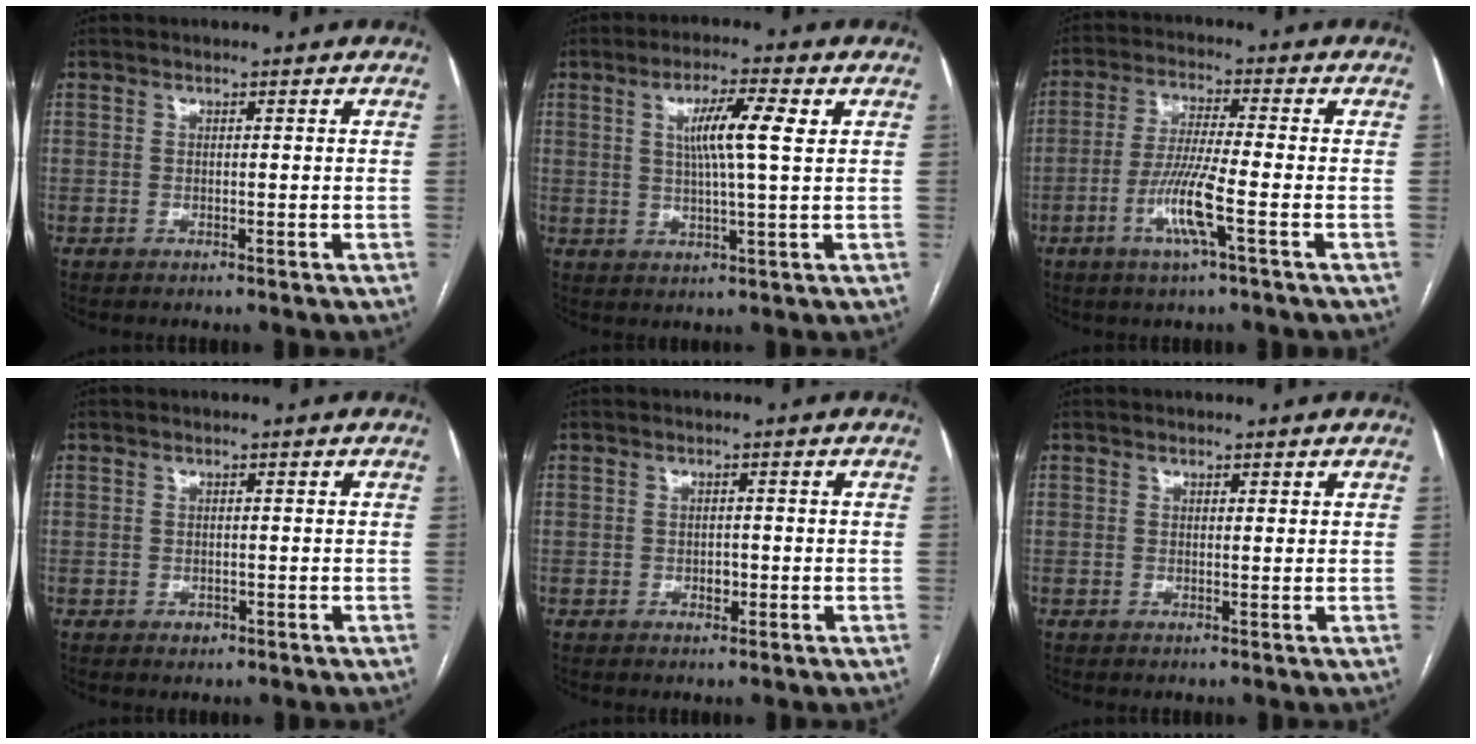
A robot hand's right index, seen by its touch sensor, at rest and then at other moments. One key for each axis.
{"total": 7.4, "fx": 2.1, "fy": 0.1, "fz": 7.1, "tx": -0.128, "ty": 0.006, "tz": 0.035}
{"total": 8.1, "fx": -3.1, "fy": -0.3, "fz": 7.5, "tx": -0.150, "ty": -0.009, "tz": -0.061}
{"total": 1.0, "fx": -0.4, "fy": 0.9, "fz": 0.3, "tx": -0.003, "ty": 0.002, "tz": -0.002}
{"total": 1.4, "fx": -0.4, "fy": 1.0, "fz": 0.9, "tx": -0.014, "ty": 0.002, "tz": -0.003}
{"total": 0.6, "fx": 0.5, "fy": 0.2, "fz": 0.2, "tx": -0.005, "ty": -0.002, "tz": 0.005}